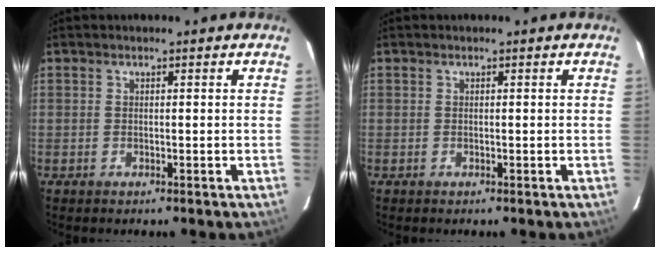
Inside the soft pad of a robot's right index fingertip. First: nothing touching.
{"total": 0.0}